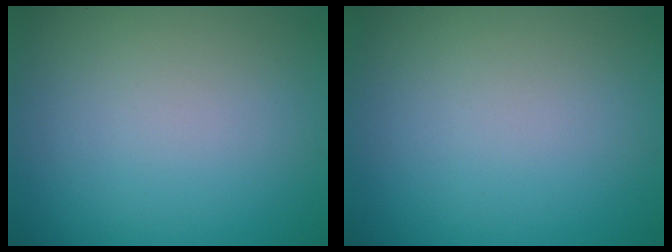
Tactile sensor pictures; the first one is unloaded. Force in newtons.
{"total": 0.0}